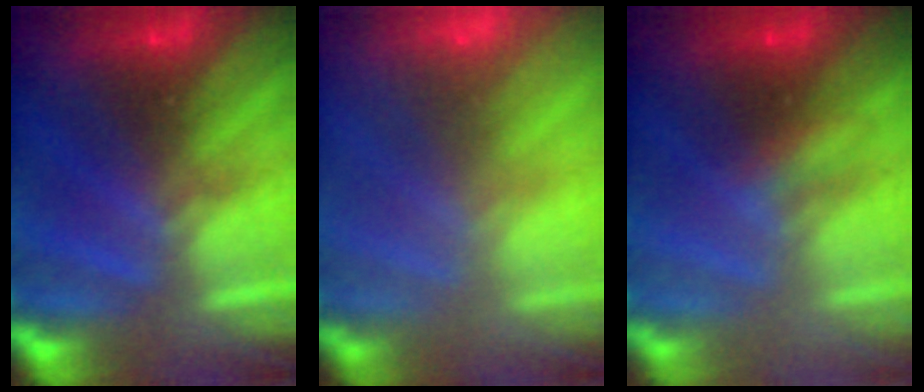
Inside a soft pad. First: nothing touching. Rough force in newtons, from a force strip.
{"total": 6.1}
{"total": 2.1}